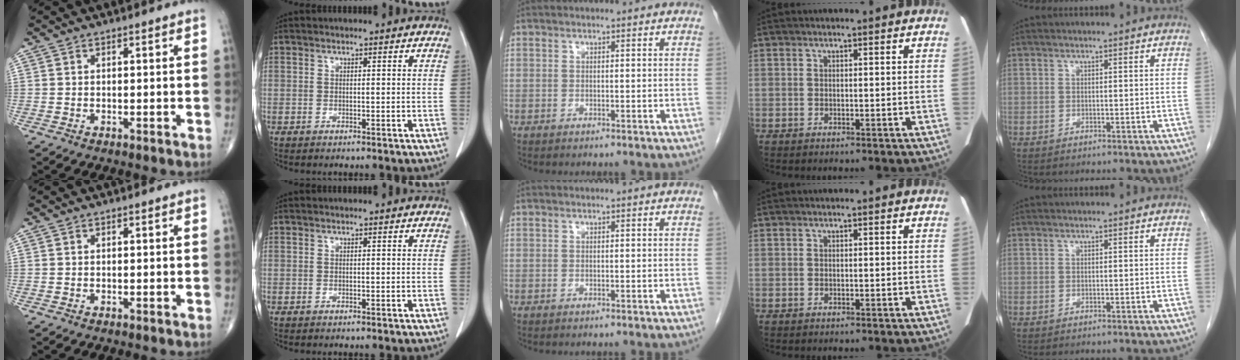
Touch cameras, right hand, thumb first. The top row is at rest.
{}